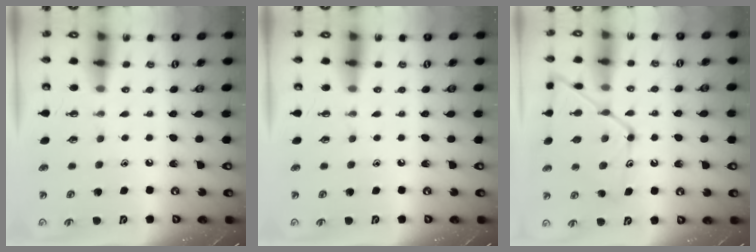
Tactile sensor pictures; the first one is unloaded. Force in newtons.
{"total": 0.0}
{"total": 13.7, "press": 13.7, "slide": 1.0}